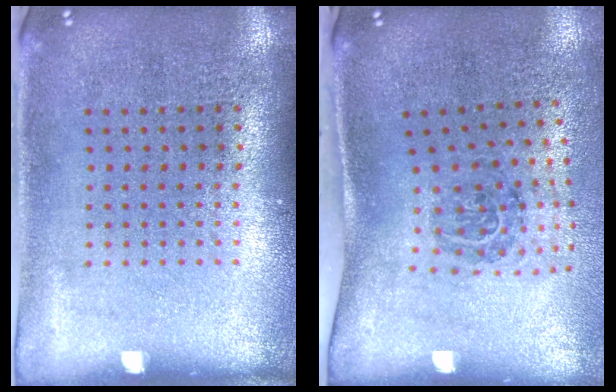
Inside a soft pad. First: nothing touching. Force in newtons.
{"total": 1.9, "press": 1.2, "slide": 1.4}